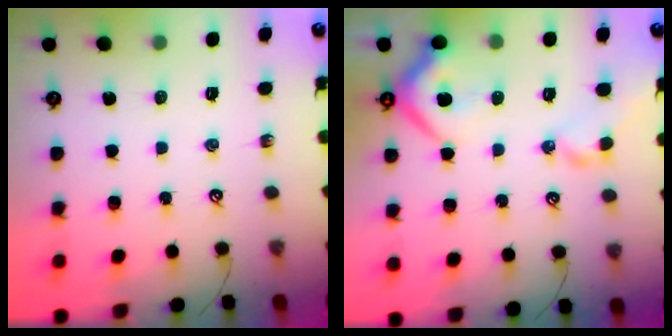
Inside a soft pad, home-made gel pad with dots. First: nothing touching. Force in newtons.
{"total": 10.9, "press": 10.7, "slide": 1.8}